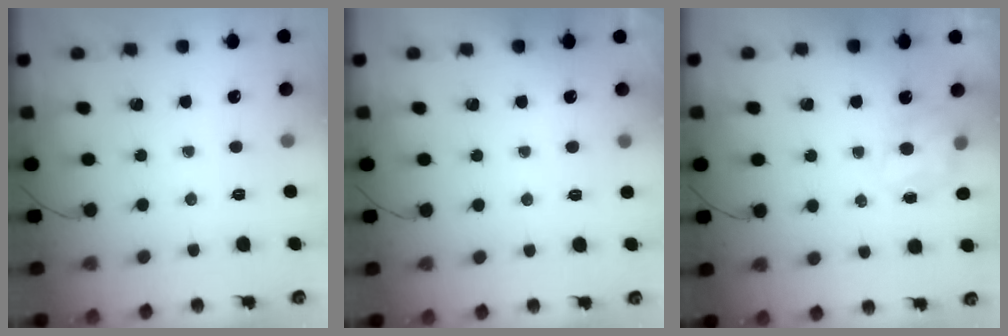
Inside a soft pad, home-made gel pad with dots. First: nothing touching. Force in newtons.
{"total": 2.3, "press": 2.0, "slide": 1.2}
{"total": 6.8, "press": 6.8, "slide": 0.2}